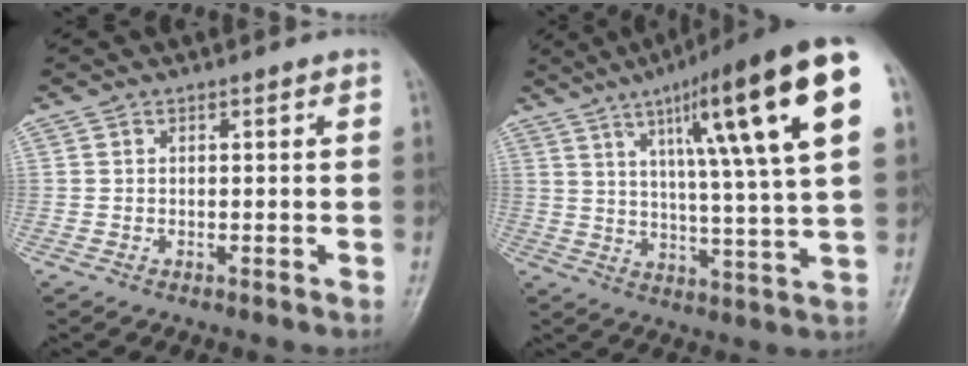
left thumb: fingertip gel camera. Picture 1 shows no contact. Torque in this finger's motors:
{"motor_torque": [2.79, 2.22, 2.32, -0.45, 0.44]}